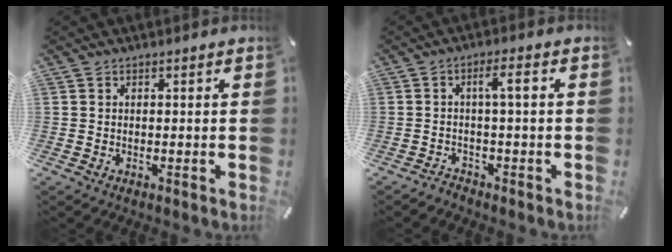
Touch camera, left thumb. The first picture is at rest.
{"total": 3.5, "force": [-0.7, 0.5, 3.3], "torque": [-0.067, 0.014, -0.019]}